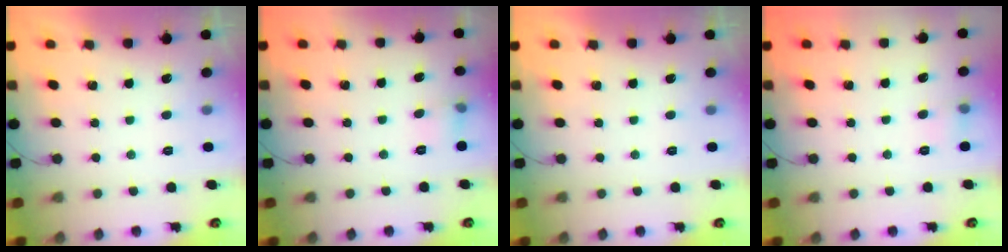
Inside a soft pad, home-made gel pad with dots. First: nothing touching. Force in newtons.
{"total": 4.9, "press": 4.7, "slide": 1.6}
{"total": 0.0}
{"total": 5.9, "press": 5.7, "slide": 1.6}